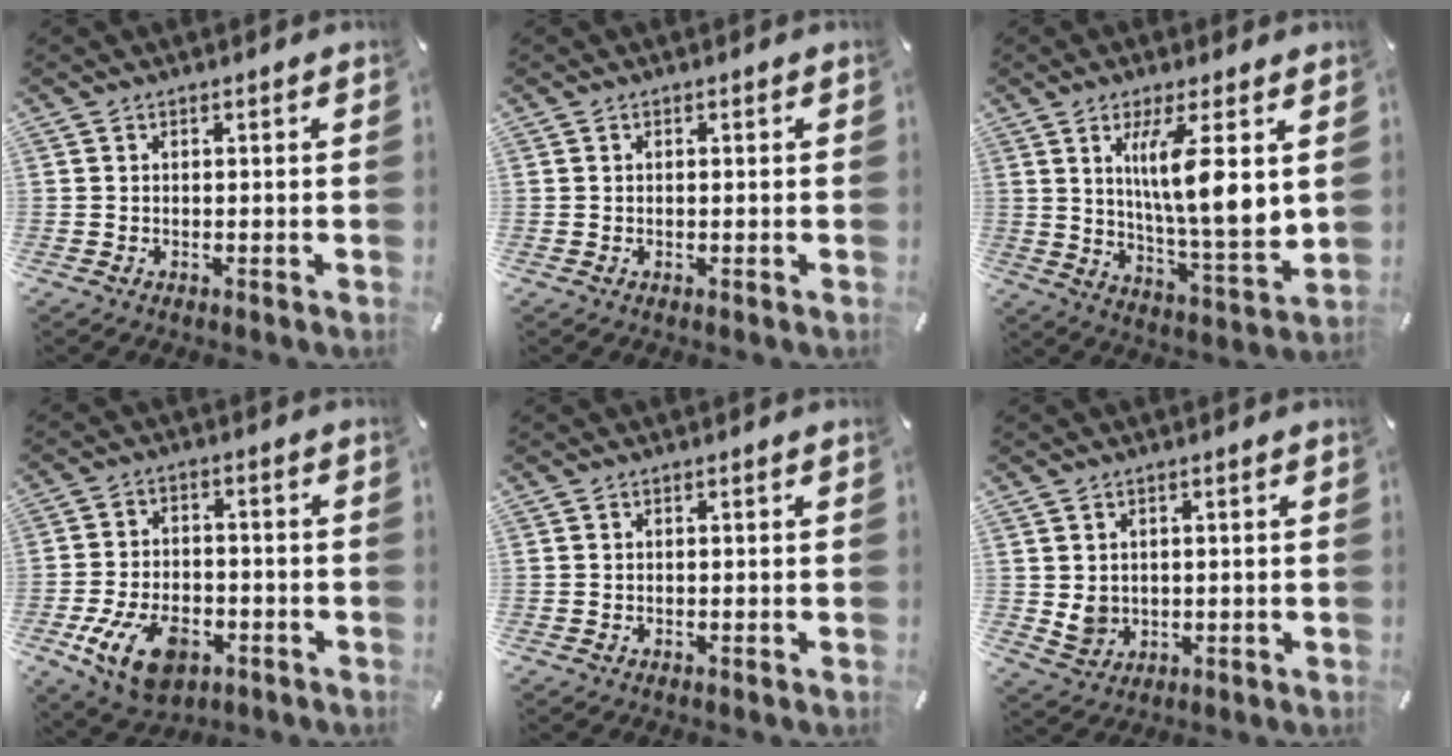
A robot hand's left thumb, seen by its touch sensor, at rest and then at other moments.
{"total": 0.0}
{"total": 14.6, "force": [4.9, 2.6, 13.5], "torque": [-0.239, -0.028, 0.073]}
{"total": 12.4, "force": [-5.2, 7.8, 8.2], "torque": [-0.154, 0.013, -0.094]}
{"total": 0.0}
{"total": 4.3, "force": [1.0, 4.0, 1.1], "torque": [-0.018, -0.001, 0.019]}